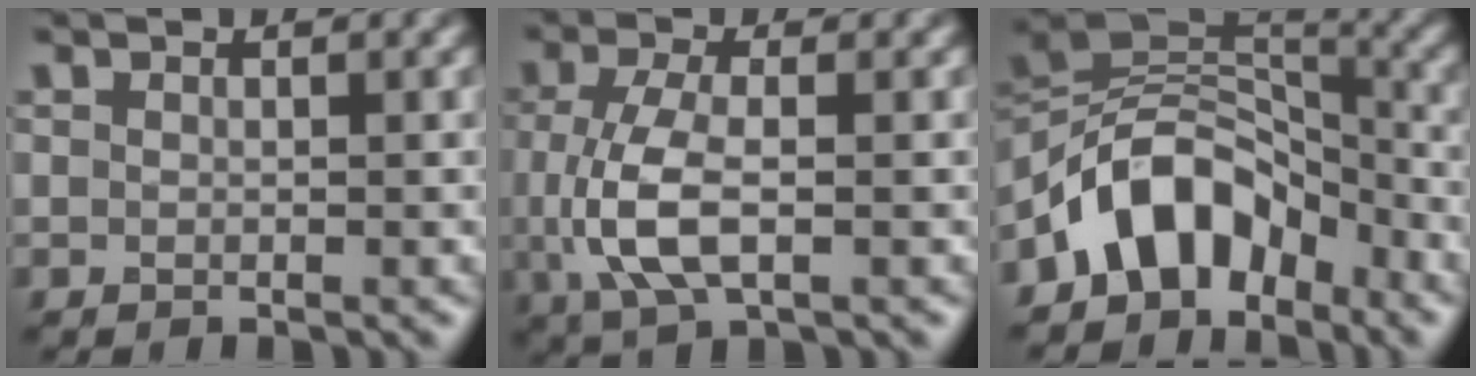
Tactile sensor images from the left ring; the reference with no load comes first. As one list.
[{"total": 5.6, "force": [-0.7, 2.3, 5.0], "torque": [-0.119, -0.007, -0.013]}, {"total": 7.9, "force": [-4.9, 4.7, 4.0], "torque": [-0.041, 0.013, -0.101]}]